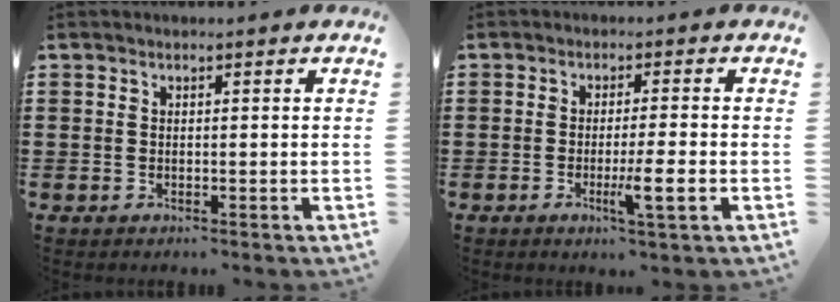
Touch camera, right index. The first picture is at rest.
{"total": 4.9, "force": [-1.7, 0.0, 4.6], "torque": [-0.081, -0.014, -0.030]}